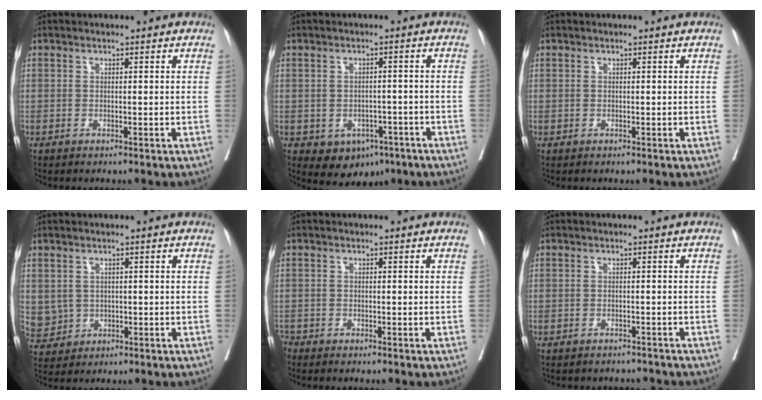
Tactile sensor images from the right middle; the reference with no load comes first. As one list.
[{"total": 6.6, "force": [-3.5, 4.7, 3.1], "torque": [-0.036, 0.004, -0.038]}, {"total": 0.0}, {"total": 5.0, "force": [-0.2, 4.9, 0.9], "torque": [-0.025, 0.004, 0.011]}, {"total": 2.3, "force": [-2.2, 0.3, 0.5], "torque": [-0.009, -0.006, -0.038]}, {"total": 5.6, "force": [-5.4, 1.5, 0.5], "torque": [-0.005, 0.000, -0.064]}]